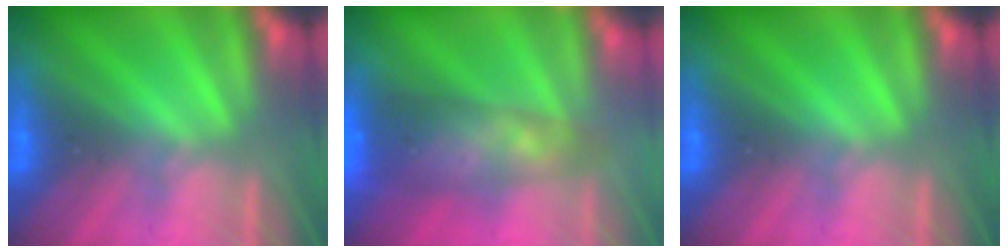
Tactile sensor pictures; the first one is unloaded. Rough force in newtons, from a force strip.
{"total": 8.2}
{"total": 0.0}